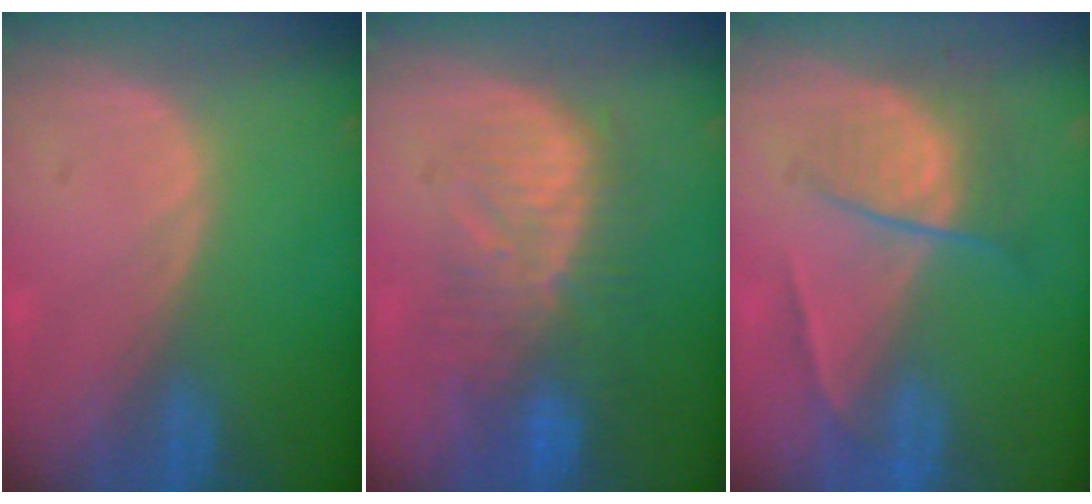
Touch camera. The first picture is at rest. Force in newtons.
{"total": 9.9, "press": 9.1, "slide": 3.9}
{"total": 6.8, "press": 5.9, "slide": 3.4}